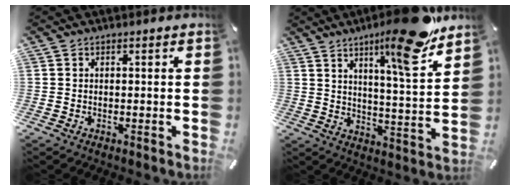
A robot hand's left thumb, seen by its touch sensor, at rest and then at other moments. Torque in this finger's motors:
{"motor_torque": [1.33, 1.27, 1.35, -1.42, 0.37]}